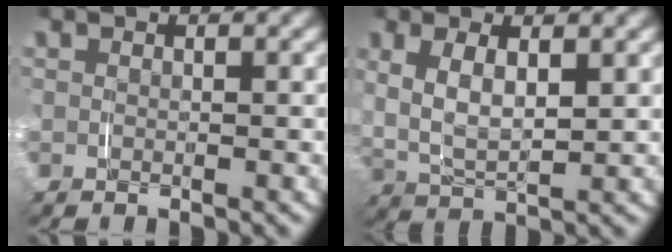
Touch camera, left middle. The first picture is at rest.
{"total": 5.3, "force": [0.8, 3.3, 4.1], "torque": [-0.099, -0.008, 0.020]}